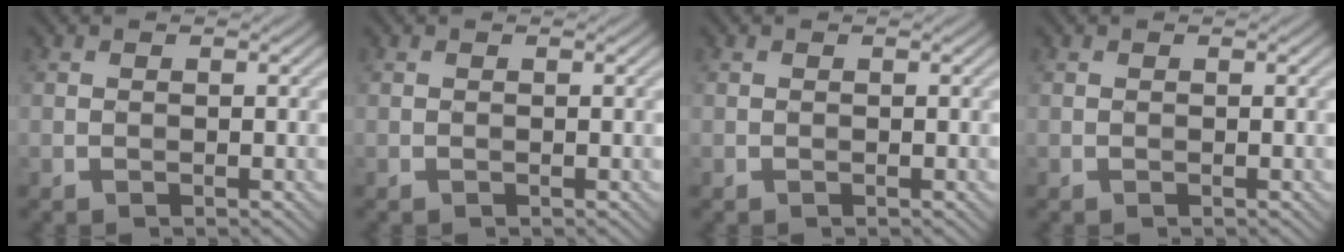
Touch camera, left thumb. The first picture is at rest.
{"total": 0.0}
{"total": 0.0}
{"total": 0.0}